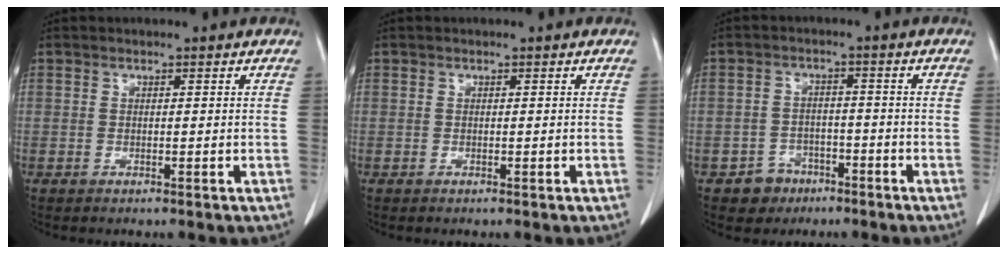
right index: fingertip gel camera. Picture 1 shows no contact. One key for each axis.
{"total": 0.0}
{"total": 4.4, "fx": -2.7, "fy": 3.5, "fz": 0.3, "tx": 0.000, "ty": 0.014, "tz": -0.037}